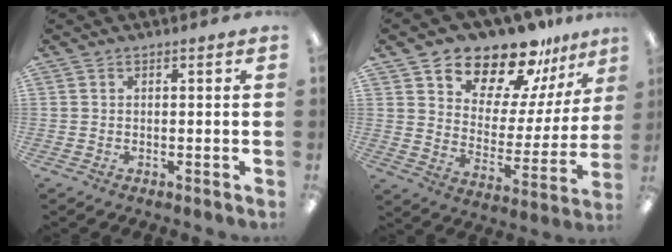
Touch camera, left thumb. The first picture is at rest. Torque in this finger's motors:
{"motor_torque": [0.31, 0.38, 1.09, -1.39, 0.07]}